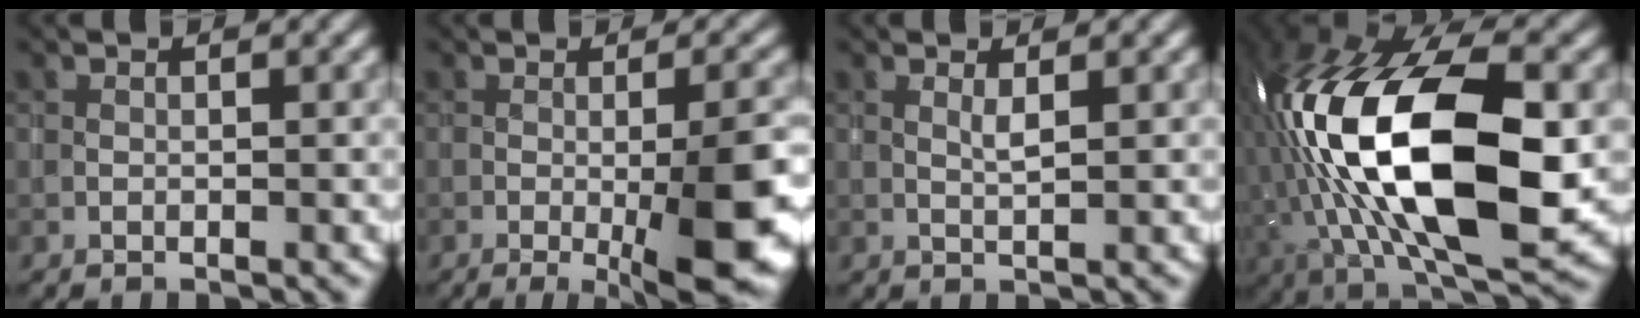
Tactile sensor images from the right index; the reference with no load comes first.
{"total": 9.1, "force": [-2.6, 2.0, 8.5], "torque": [-0.126, -0.009, -0.035]}
{"total": 0.9, "force": [0.6, -0.1, 0.7], "torque": [-0.018, -0.001, 0.011]}
{"total": 17.6, "force": [-0.6, 8.3, 15.5], "torque": [-0.299, 0.003, -0.016]}